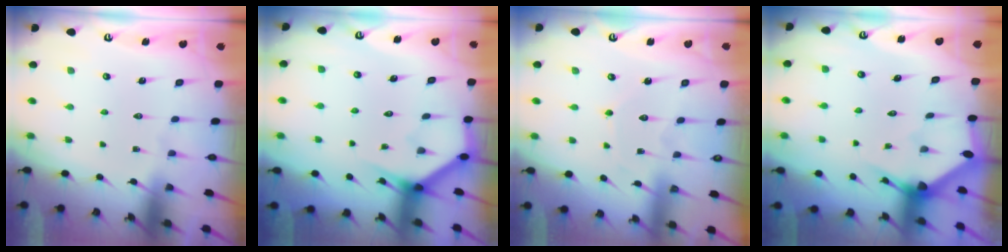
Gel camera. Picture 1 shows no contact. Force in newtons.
{"total": 3.8, "press": 3.8, "slide": 0.3}
{"total": 4.3, "press": 4.3, "slide": 0.2}
{"total": 2.6, "press": 2.6, "slide": 0.1}